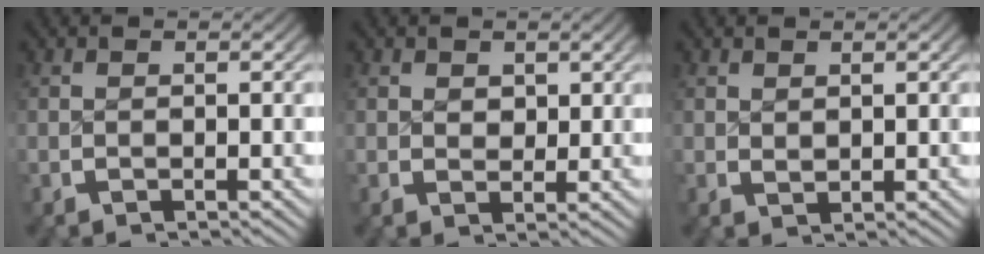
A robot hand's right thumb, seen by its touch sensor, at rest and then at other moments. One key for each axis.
{"total": 1.5, "fx": 0.9, "fy": 1.1, "fz": 0.5, "tx": -0.006, "ty": -0.017, "tz": 0.025}
{"total": 0.9, "fx": 0.7, "fy": 0.3, "fz": 0.3, "tx": -0.002, "ty": -0.003, "tz": 0.022}